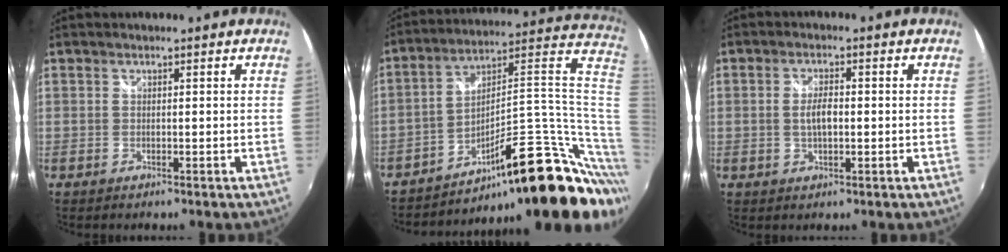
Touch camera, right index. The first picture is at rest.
{"total": 24.9, "force": [-8.7, 8.0, 21.9], "torque": [-0.289, 0.033, -0.118]}
{"total": 3.7, "force": [-0.2, 1.5, 3.3], "torque": [-0.062, 0.001, -0.004]}